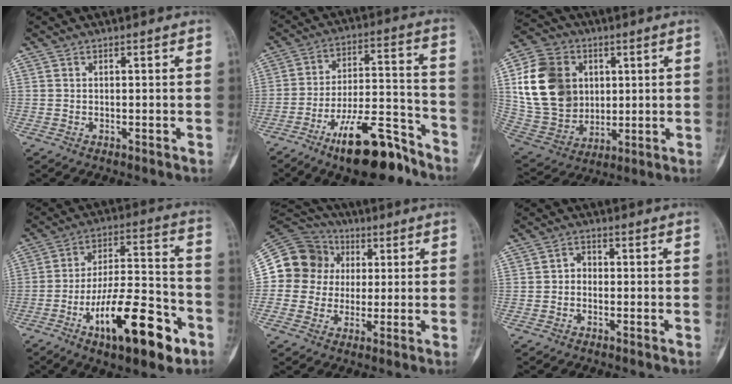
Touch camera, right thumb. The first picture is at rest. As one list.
[{"total": 16.8, "force": [-11.5, 5.5, 11.0], "torque": [-0.157, 0.089, -0.187]}, {"total": 19.0, "force": [4.0, 15.2, 10.7], "torque": [-0.185, 0.000, 0.084]}, {"total": 20.8, "force": [-9.5, 7.2, 17.1], "torque": [-0.269, 0.055, -0.149]}, {"total": 13.7, "force": [1.7, 13.0, 3.9], "torque": [-0.048, 0.036, 0.028]}, {"total": 2.3, "force": [-0.4, 1.9, 1.2], "torque": [-0.007, 0.011, -0.016]}]